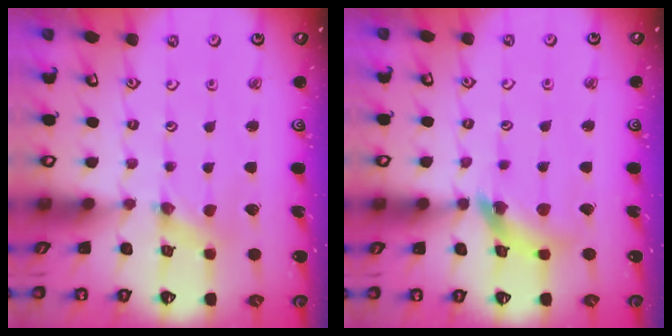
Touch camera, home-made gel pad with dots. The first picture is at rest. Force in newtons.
{"total": 11.0, "press": 11.0, "slide": 1.2}